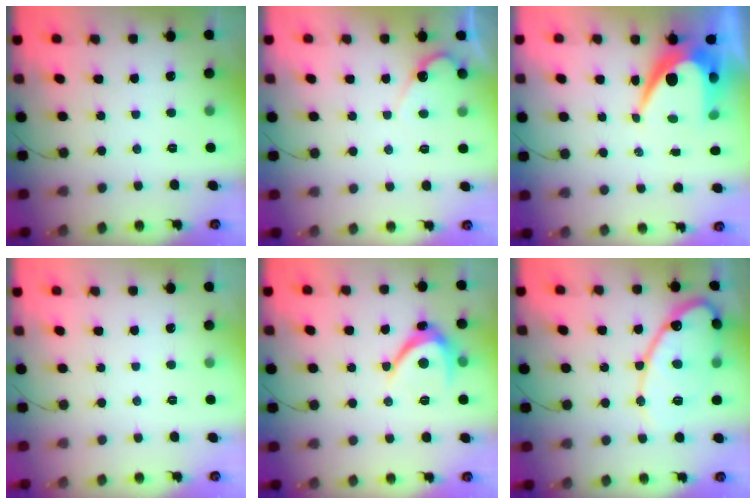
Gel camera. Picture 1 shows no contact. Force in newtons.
{"total": 4.8, "press": 4.7, "slide": 0.2}
{"total": 11.4, "press": 11.4, "slide": 0.6}
{"total": 0.0}
{"total": 6.9, "press": 6.9, "slide": 0.7}
{"total": 15.4, "press": 15.4, "slide": 1.1}